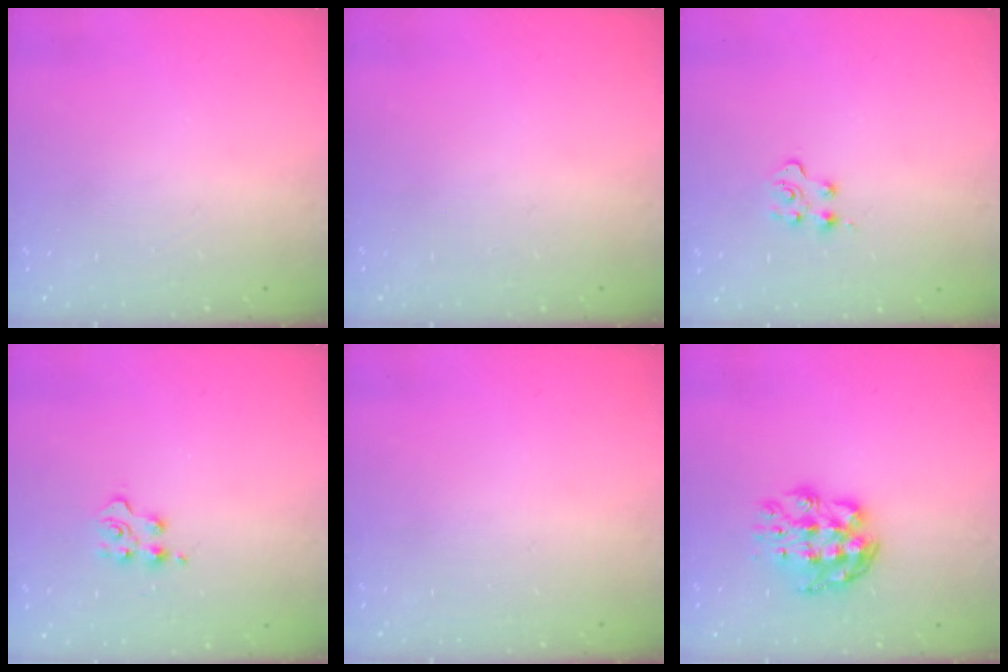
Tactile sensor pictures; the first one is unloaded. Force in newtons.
{"total": 0.0}
{"total": 3.9, "press": 3.8, "slide": 0.5}
{"total": 3.3, "press": 3.3, "slide": 0.6}
{"total": 0.0}
{"total": 10.0, "press": 9.9, "slide": 0.9}